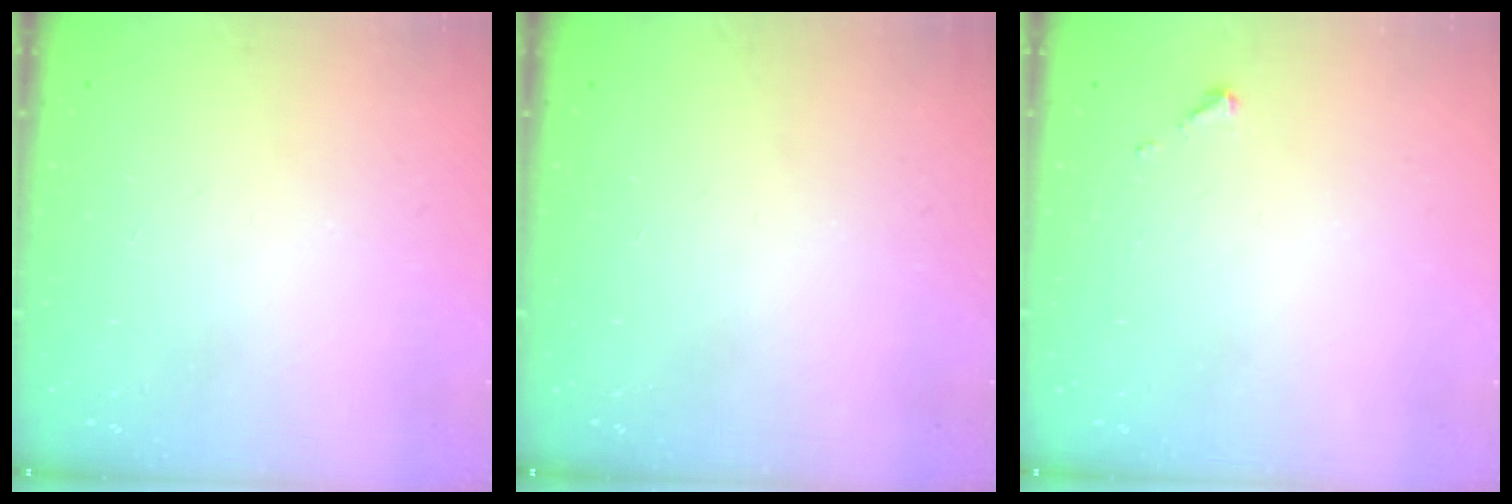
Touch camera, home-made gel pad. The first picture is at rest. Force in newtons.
{"total": 0.0}
{"total": 2.6, "press": 2.6, "slide": 0.3}